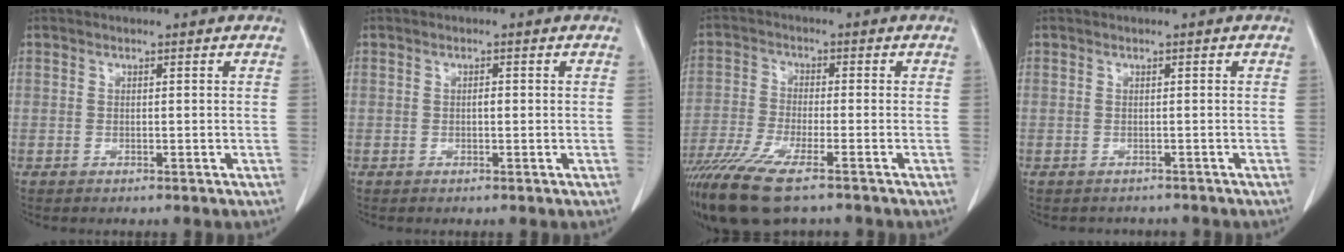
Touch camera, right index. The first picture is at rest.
{"total": 0.7, "force": [-0.1, 0.3, 0.7], "torque": [-0.013, 0.001, -0.001]}
{"total": 13.5, "force": [-9.7, 2.5, 9.1], "torque": [-0.185, -0.034, -0.172]}
{"total": 3.1, "force": [-2.8, 1.5, 0.3], "torque": [-0.008, 0.001, -0.036]}